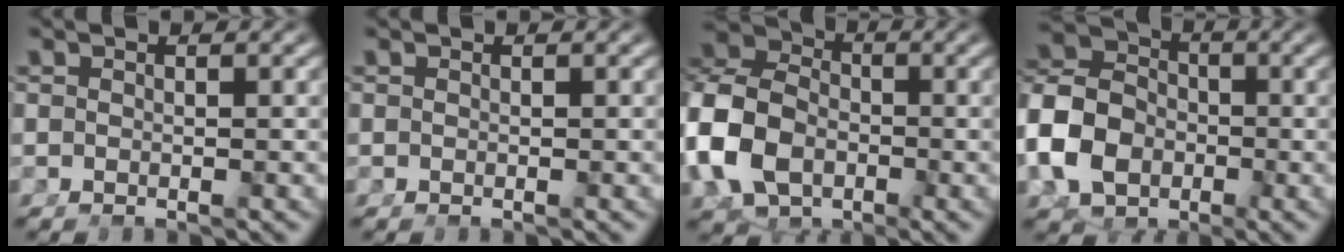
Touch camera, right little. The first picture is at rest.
{"total": 0.0}
{"total": 11.0, "force": [-0.3, 9.1, 6.1], "torque": [-0.140, -0.018, -0.005]}
{"total": 9.0, "force": [-1.1, 7.4, 5.1], "torque": [-0.109, -0.022, -0.014]}